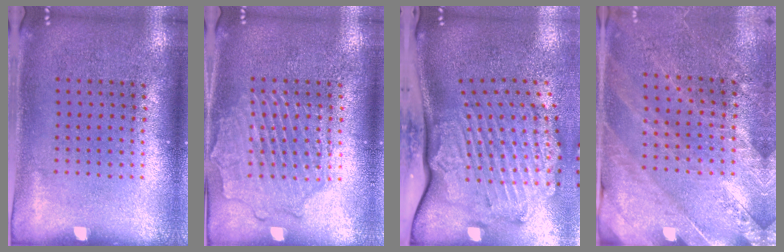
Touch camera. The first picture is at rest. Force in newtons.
{"total": 2.6, "press": 2.6, "slide": 0.2}
{"total": 3.5, "press": 2.6, "slide": 2.4}
{"total": 2.4, "press": 2.4, "slide": 0.6}